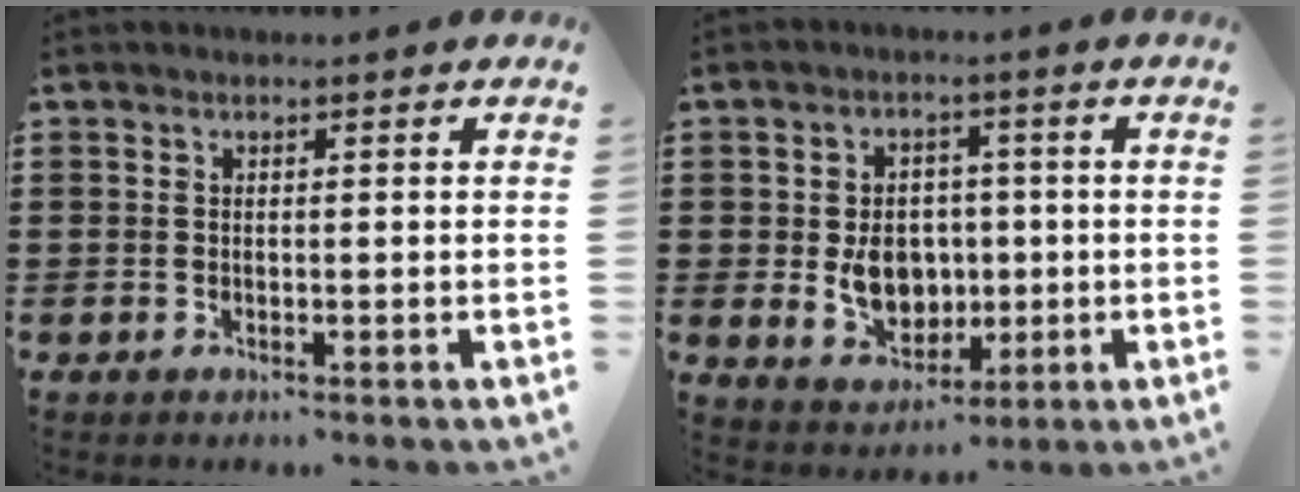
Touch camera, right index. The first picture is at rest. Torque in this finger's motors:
{"motor_torque": [1.41, 0.73, 0.40, 0.04]}